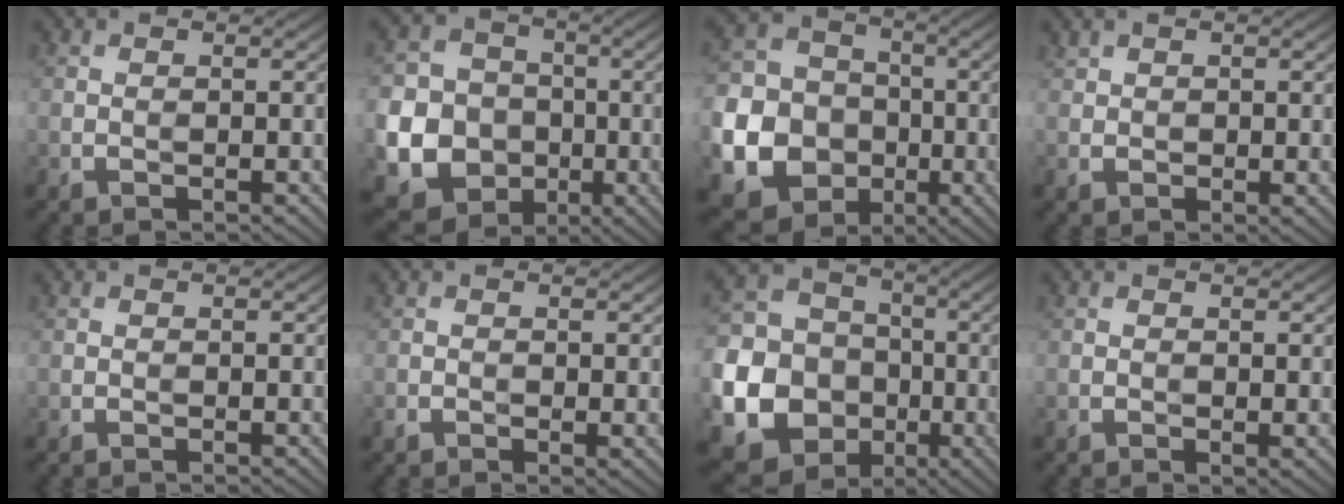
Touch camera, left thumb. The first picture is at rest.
{"total": 14.3, "force": [-3.6, 13.1, 4.5], "torque": [-0.152, -0.046, -0.071]}
{"total": 16.0, "force": [-4.4, 14.2, 5.9], "torque": [-0.185, -0.050, -0.094]}
{"total": 1.3, "force": [0.7, 1.0, 0.5], "torque": [-0.010, -0.002, 0.018]}
{"total": 0.0}
{"total": 1.1, "force": [-0.2, 0.6, 0.9], "torque": [-0.012, -0.004, -0.001]}
{"total": 18.5, "force": [-5.1, 16.4, 6.8], "torque": [-0.219, -0.036, -0.108]}
{"total": 0.8, "force": [0.1, 0.3, 0.7], "torque": [-0.011, -0.004, 0.002]}